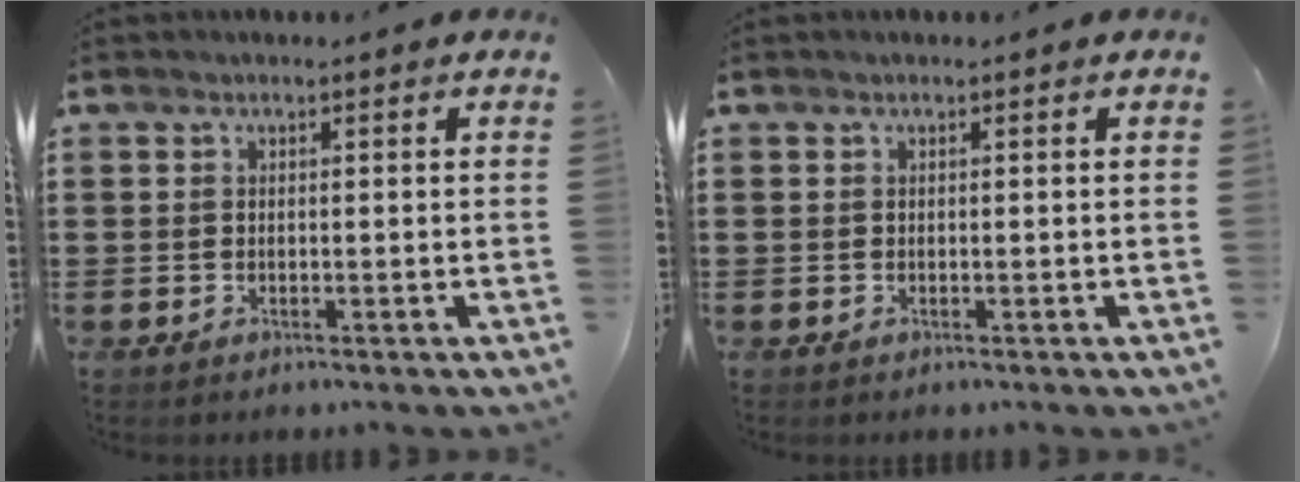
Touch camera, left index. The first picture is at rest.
{"total": 0.0}